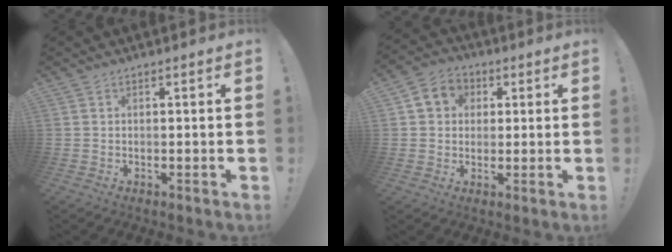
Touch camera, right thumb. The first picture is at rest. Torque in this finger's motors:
{"motor_torque": [0.07, 0.07, 0.06, -0.06, 0.00]}